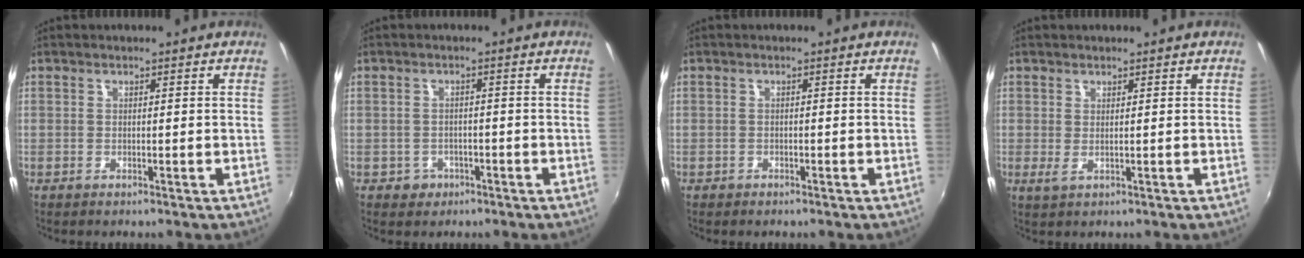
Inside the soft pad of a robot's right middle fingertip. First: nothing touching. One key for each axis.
{"total": 3.6, "fx": -1.7, "fy": 3.1, "fz": 0.7, "tx": -0.024, "ty": 0.002, "tz": -0.022}
{"total": 1.2, "fx": -0.9, "fy": 0.7, "fz": 0.3, "tx": -0.011, "ty": -0.002, "tz": -0.014}
{"total": 1.6, "fx": 0.7, "fy": 0.2, "fz": 1.5, "tx": -0.027, "ty": -0.003, "tz": 0.012}